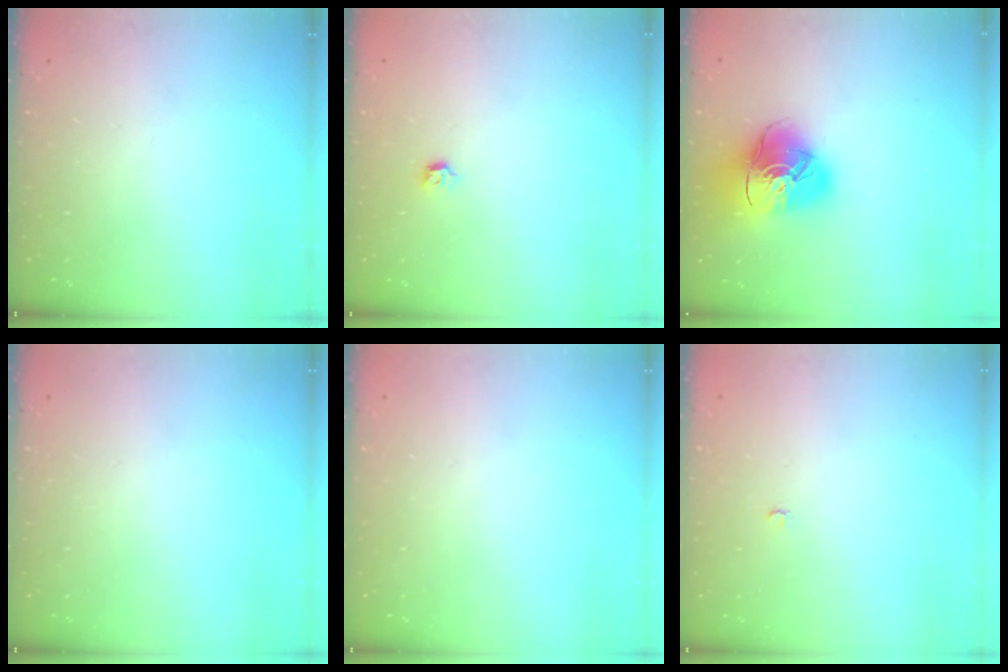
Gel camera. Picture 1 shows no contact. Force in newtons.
{"total": 2.8, "press": 2.7, "slide": 0.8}
{"total": 16.9, "press": 16.8, "slide": 2.0}
{"total": 0.0}
{"total": 0.0}
{"total": 2.1, "press": 2.1, "slide": 0.2}